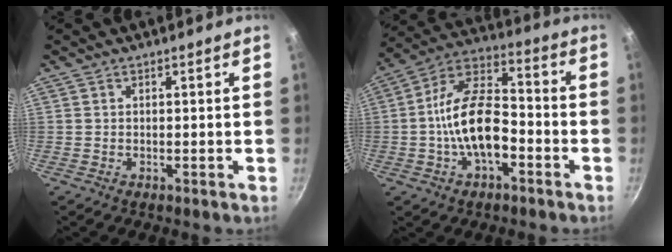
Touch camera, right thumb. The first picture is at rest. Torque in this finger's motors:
{"motor_torque": [0.91, 0.43, 1.67, -1.05, 0.56]}